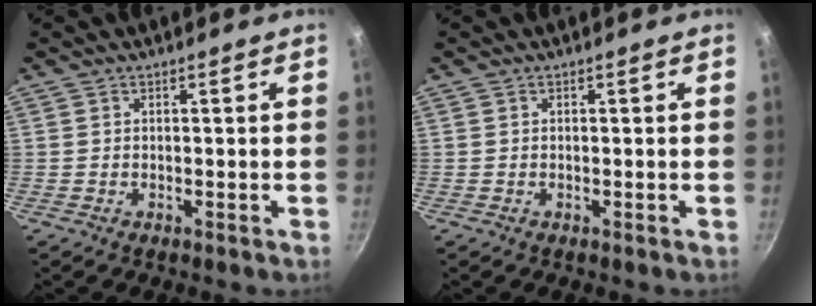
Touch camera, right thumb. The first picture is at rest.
{"total": 0.0}